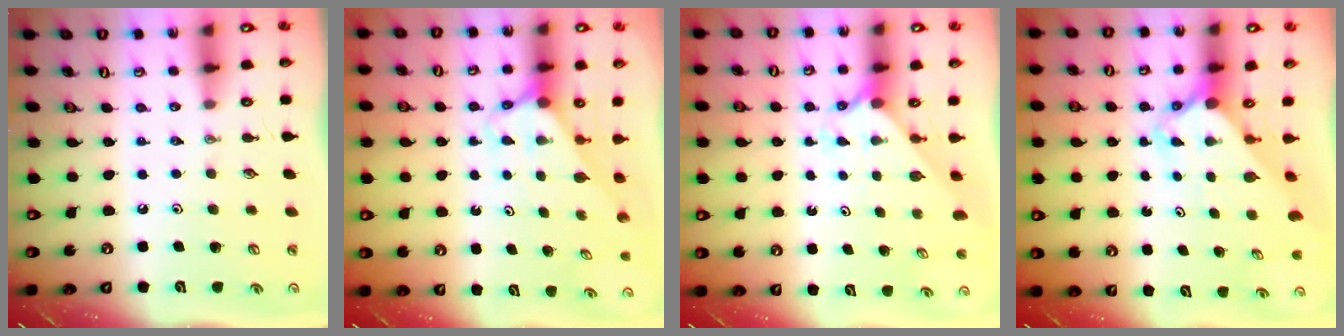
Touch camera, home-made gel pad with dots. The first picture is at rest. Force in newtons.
{"total": 2.7, "press": 2.7, "slide": 0.1}
{"total": 3.0, "press": 3.0, "slide": 0.2}
{"total": 2.8, "press": 2.8, "slide": 0.1}